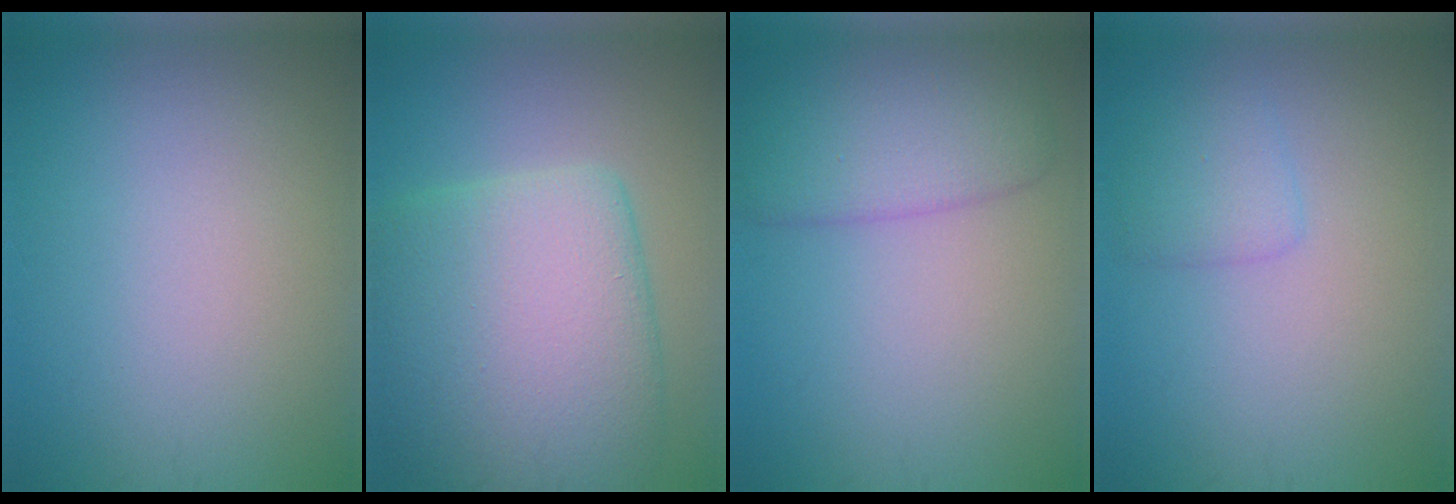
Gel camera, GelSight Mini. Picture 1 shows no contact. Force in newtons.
{"total": 10.5, "press": 10.5, "slide": 0.4}
{"total": 4.3, "press": 4.3, "slide": 0.2}
{"total": 1.8, "press": 1.8, "slide": 0.1}